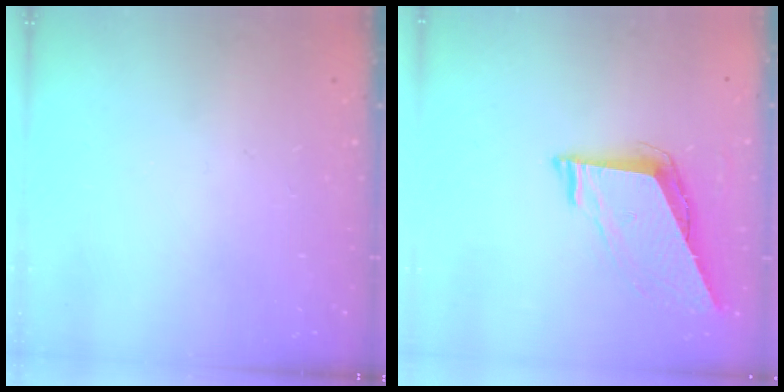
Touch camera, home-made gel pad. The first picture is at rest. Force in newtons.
{"total": 7.5, "press": 7.5, "slide": 0.5}